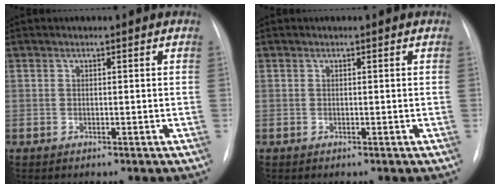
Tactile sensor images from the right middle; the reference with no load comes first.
{"total": 0.0}